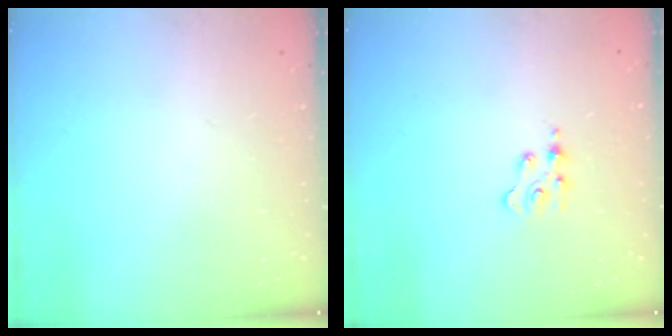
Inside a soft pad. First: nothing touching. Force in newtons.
{"total": 2.6, "press": 2.5, "slide": 0.4}